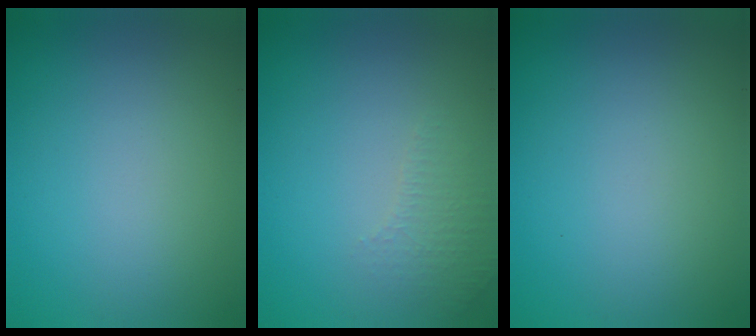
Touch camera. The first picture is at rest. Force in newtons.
{"total": 1.6, "press": 1.6, "slide": 0.4}
{"total": 0.0}